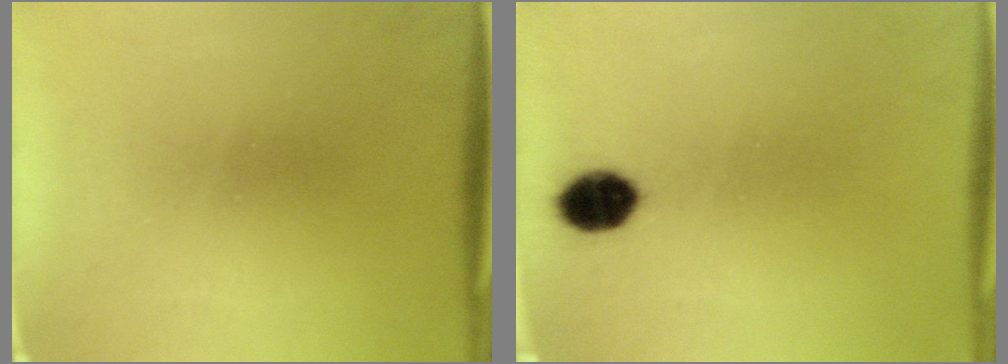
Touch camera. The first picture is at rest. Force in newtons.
{"total": 6.3}